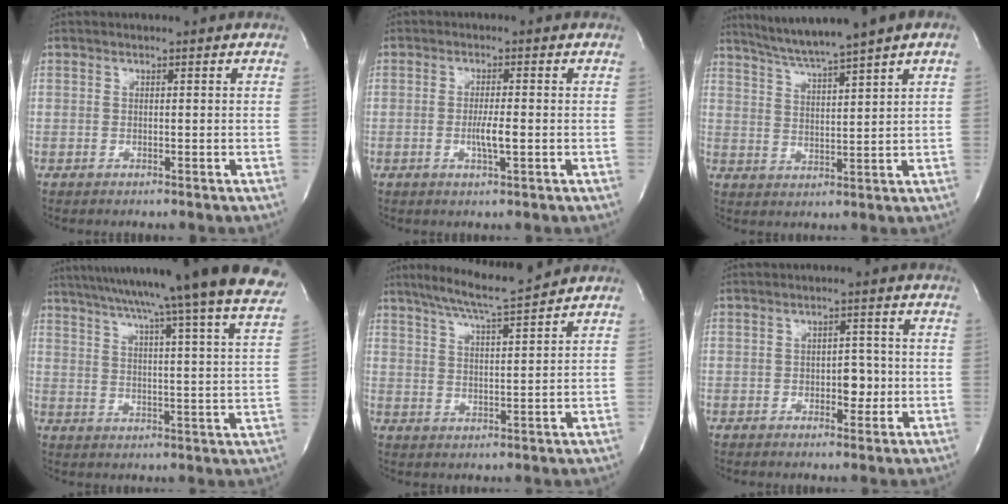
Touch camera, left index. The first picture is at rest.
{"total": 3.2, "force": [-0.8, 0.1, 3.1], "torque": [-0.061, -0.005, -0.013]}
{"total": 8.7, "force": [7.0, -1.3, 5.1], "torque": [-0.085, 0.014, 0.120]}
{"total": 29.3, "force": [25.5, -1.2, 14.5], "torque": [-0.232, -0.048, 0.325]}
{"total": 8.7, "force": [7.6, -1.0, 4.2], "torque": [-0.074, 0.000, 0.125]}
{"total": 3.7, "force": [-0.8, 2.1, 2.9], "torque": [-0.033, 0.005, -0.008]}